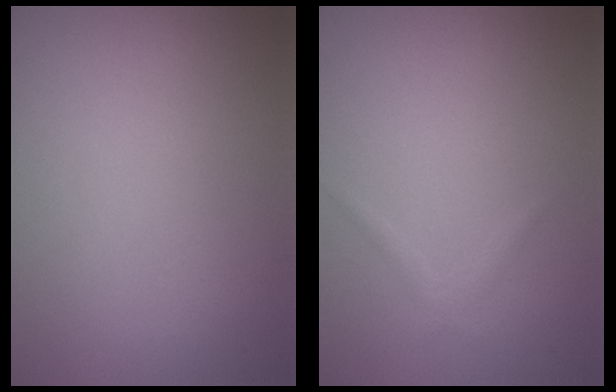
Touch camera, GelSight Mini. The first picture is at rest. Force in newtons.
{"total": 0.7, "press": 0.7, "slide": 0.0}